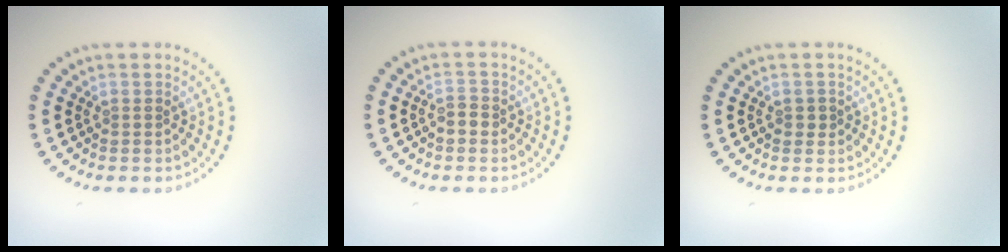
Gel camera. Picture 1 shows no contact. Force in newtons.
{"total": 1.2, "press": 1.2, "slide": 0.2}
{"total": 1.1, "press": 1.1, "slide": 0.2}